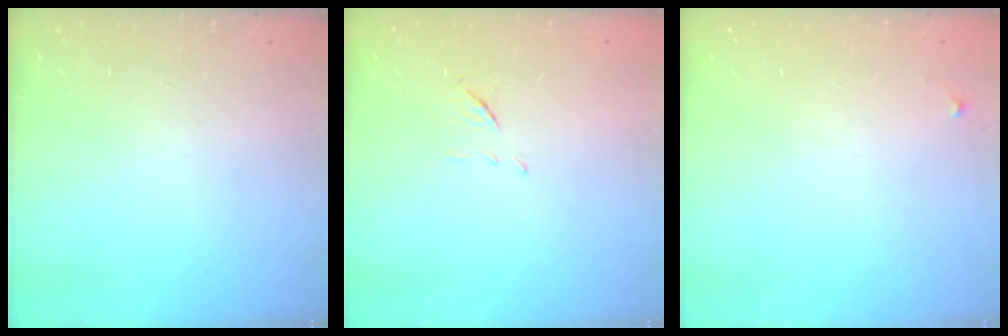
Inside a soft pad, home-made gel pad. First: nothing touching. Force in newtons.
{"total": 6.4, "press": 6.4, "slide": 0.4}
{"total": 4.2, "press": 4.1, "slide": 0.7}